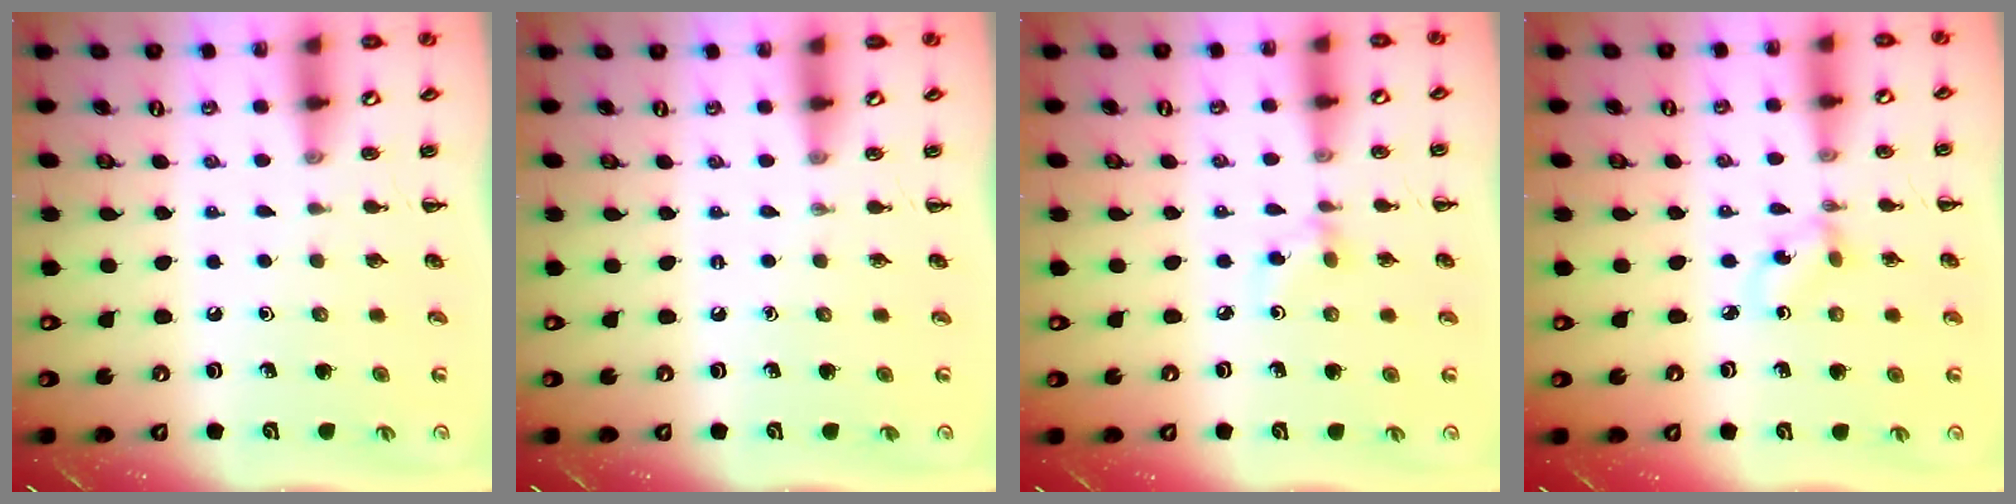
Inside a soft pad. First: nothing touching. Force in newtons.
{"total": 0.0}
{"total": 3.0, "press": 2.8, "slide": 0.9}
{"total": 1.4, "press": 1.3, "slide": 0.6}